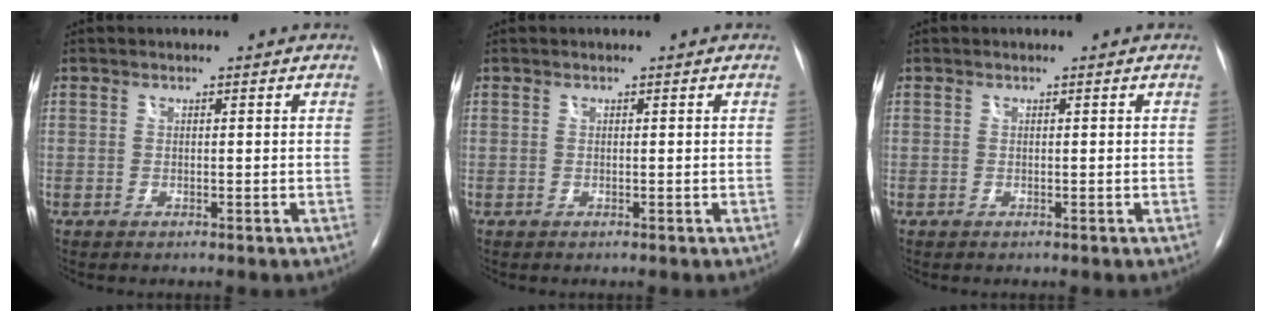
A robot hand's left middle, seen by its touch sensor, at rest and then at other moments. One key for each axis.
{"total": 0.0}
{"total": 0.0}